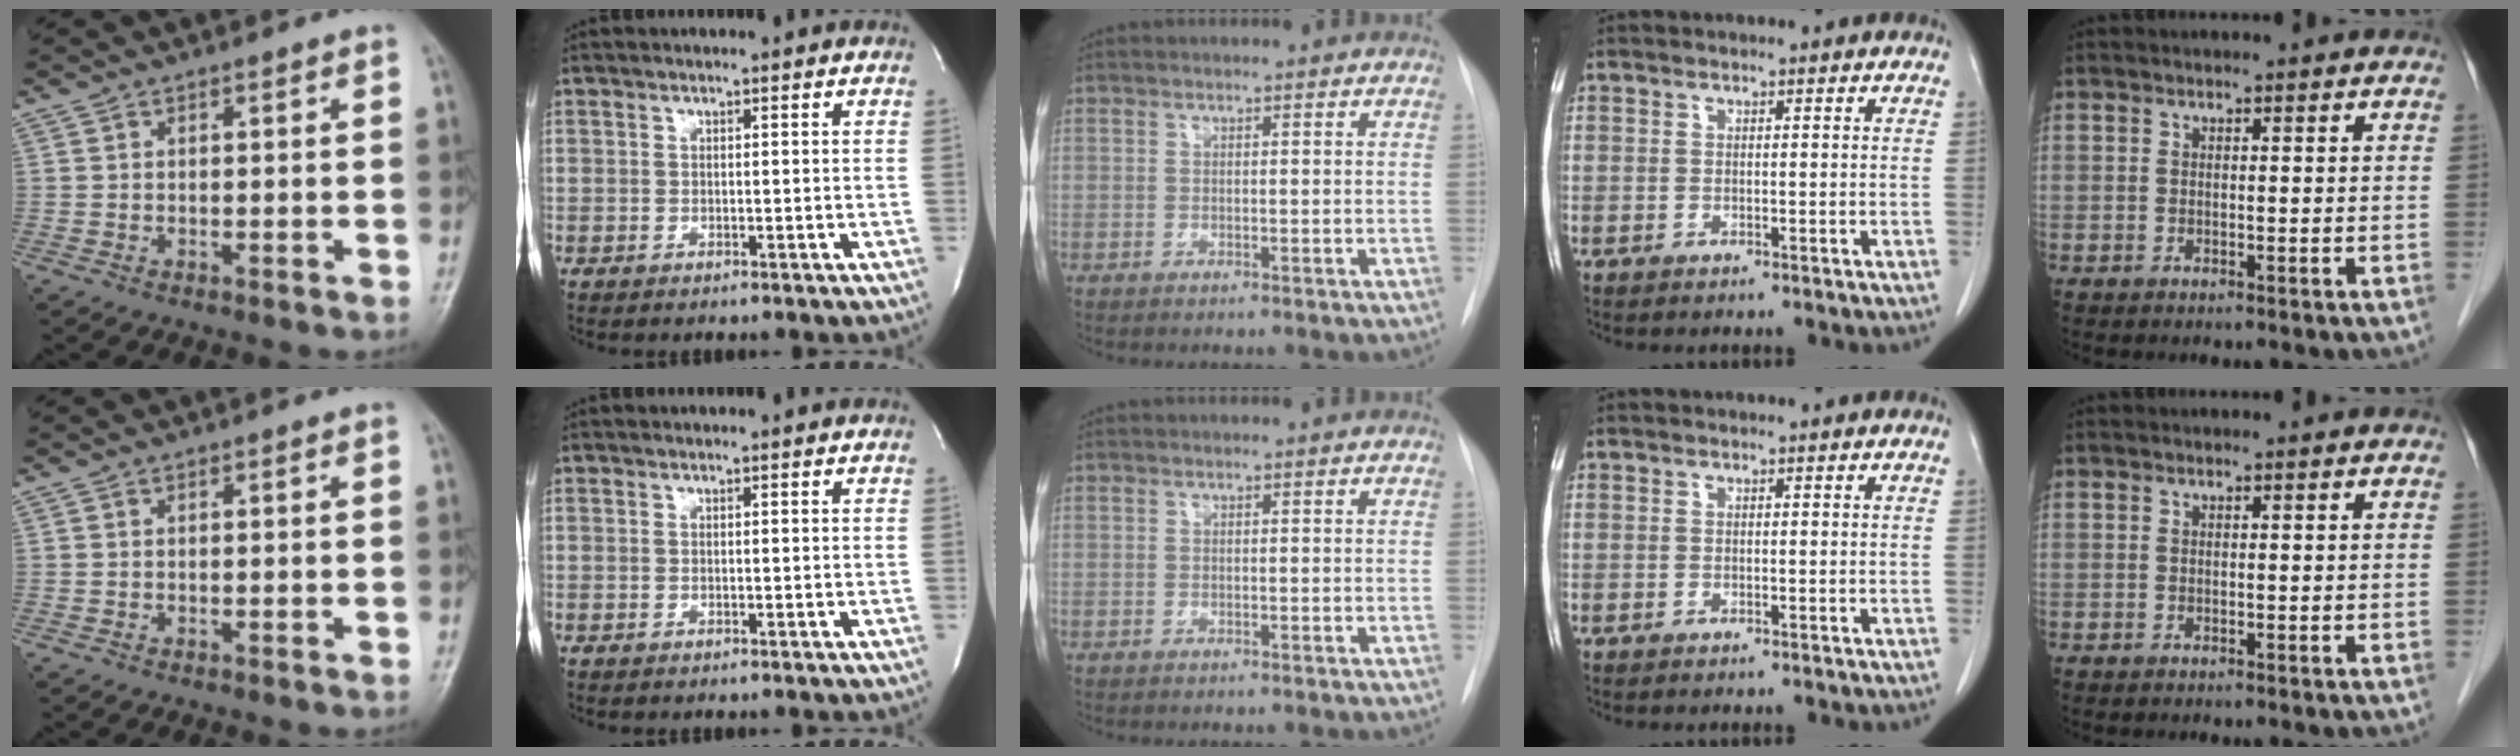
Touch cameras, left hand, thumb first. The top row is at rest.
{}